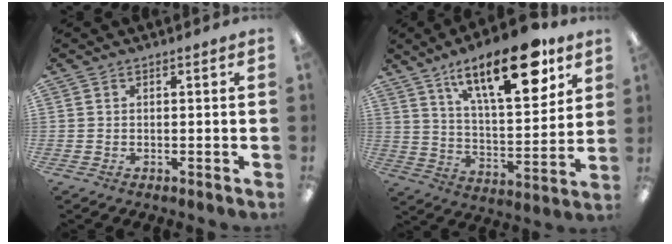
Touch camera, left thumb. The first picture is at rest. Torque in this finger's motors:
{"motor_torque": [0.43, 0.58, 1.36, -1.41, 0.16]}